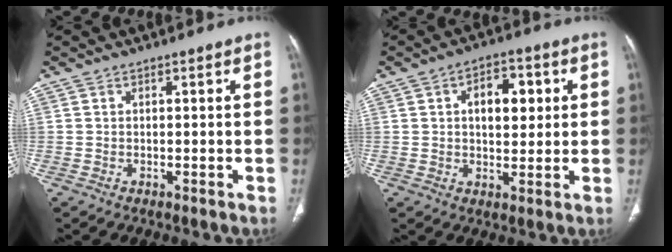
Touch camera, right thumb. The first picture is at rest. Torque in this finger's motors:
{"motor_torque": [-0.58, 0.80, 0.02, -0.34, 0.16]}